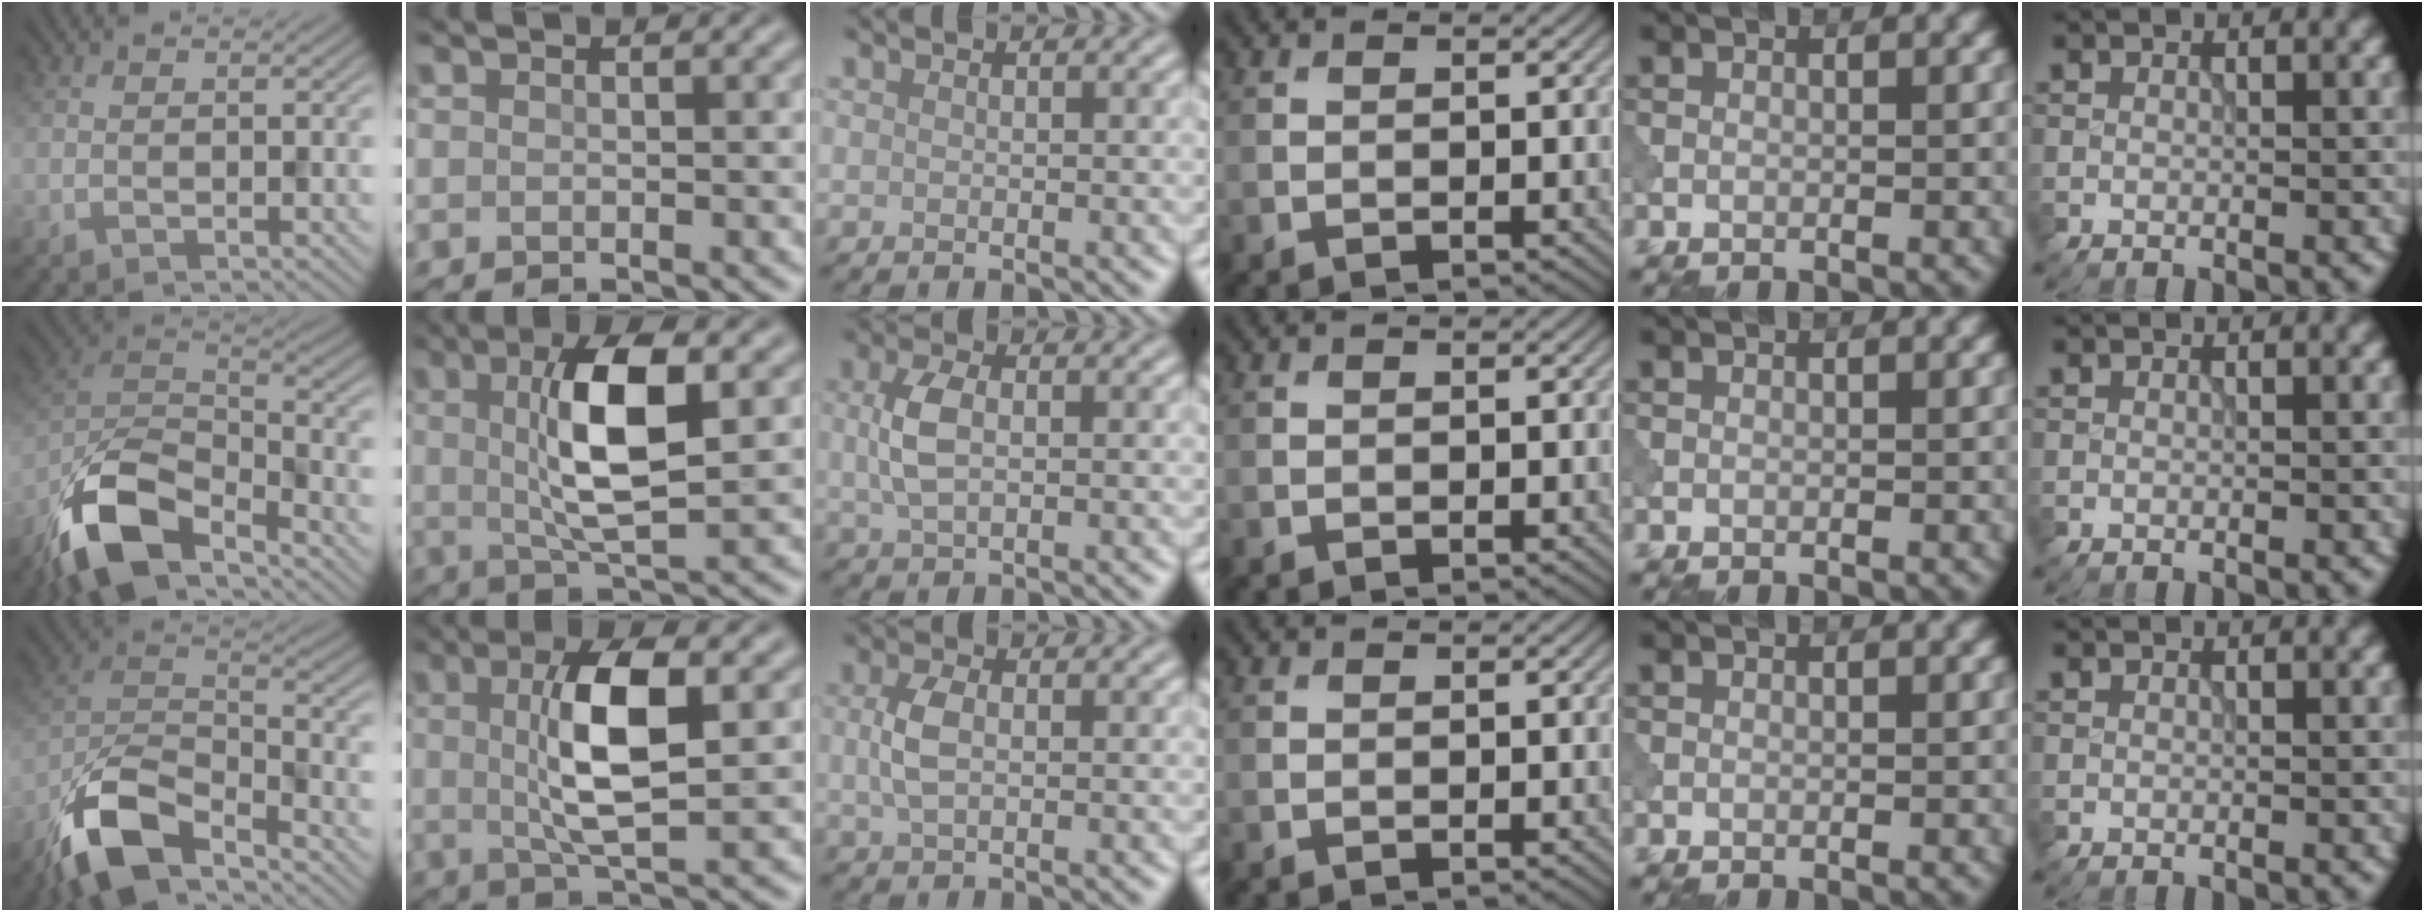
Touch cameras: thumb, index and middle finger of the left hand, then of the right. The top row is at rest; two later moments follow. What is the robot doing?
{"motion": "shake", "object": "bell"}